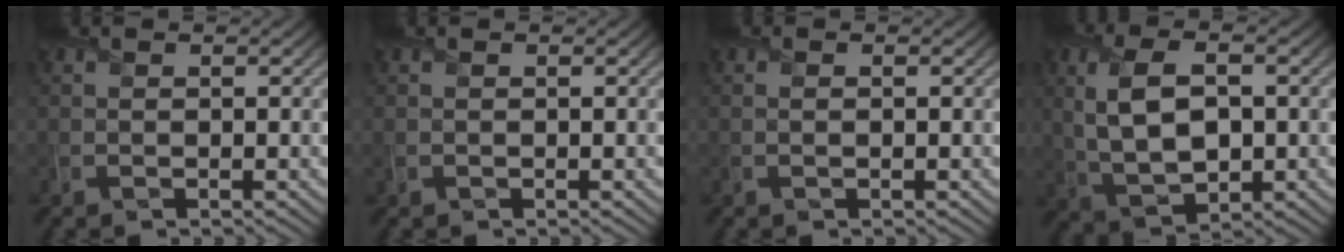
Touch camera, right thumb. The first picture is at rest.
{"total": 0.6, "force": [-0.1, 0.5, 0.1], "torque": [-0.005, -0.003, -0.003]}
{"total": 0.6, "force": [0.0, 0.1, 0.6], "torque": [-0.014, 0.000, 0.000]}
{"total": 9.2, "force": [0.8, 5.0, 7.7], "torque": [-0.172, 0.004, 0.014]}